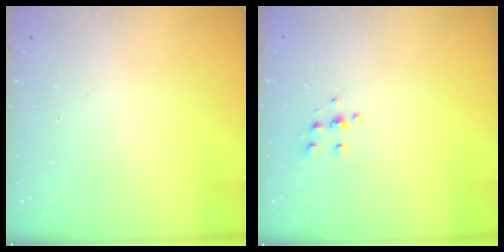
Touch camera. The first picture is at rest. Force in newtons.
{"total": 5.4, "press": 5.3, "slide": 0.4}